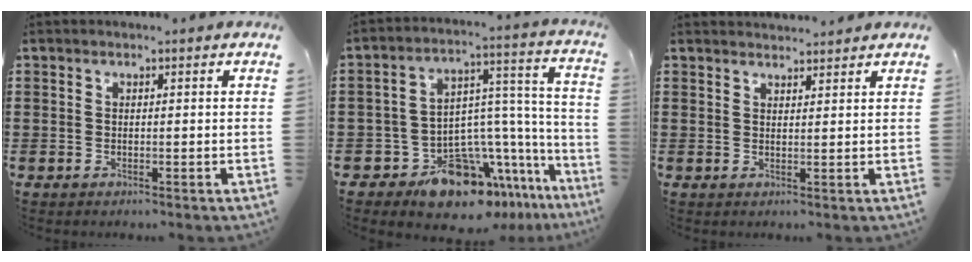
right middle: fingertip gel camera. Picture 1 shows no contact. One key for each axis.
{"total": 13.6, "fx": -10.1, "fy": 6.4, "fz": 6.3, "tx": -0.112, "ty": 0.028, "tz": -0.176}
{"total": 1.9, "fx": 1.9, "fy": 0.0, "fz": -0.2, "tx": -0.002, "ty": 0.001, "tz": 0.037}